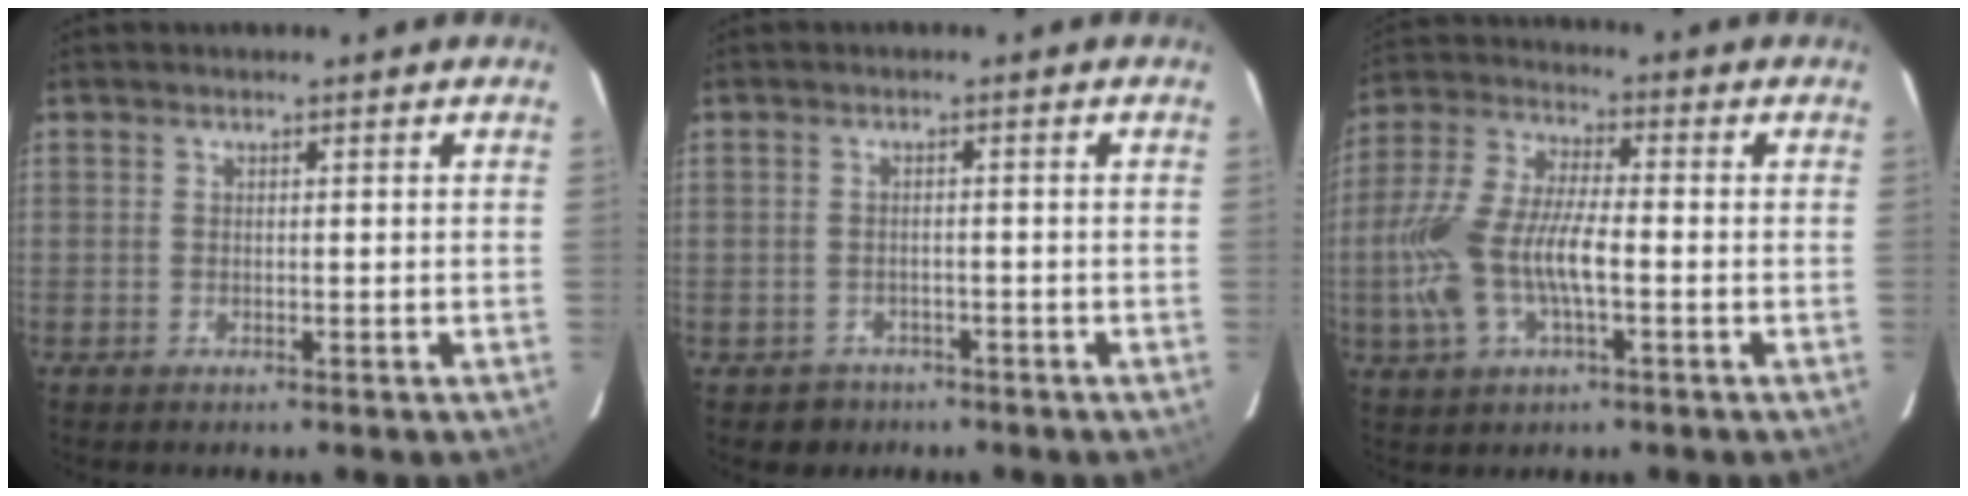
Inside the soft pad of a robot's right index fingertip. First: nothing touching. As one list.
[{"total": 3.3, "force": [-2.0, 2.6, 0.1], "torque": [-0.010, 0.008, -0.025]}, {"total": 13.7, "force": [-3.1, 5.6, 12.1], "torque": [-0.267, 0.004, -0.059]}]